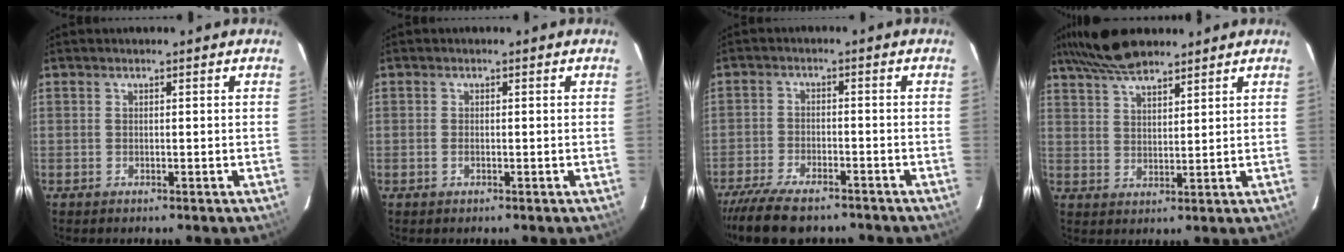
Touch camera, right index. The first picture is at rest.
{"total": 0.9, "force": [-0.4, 0.4, 0.7], "torque": [-0.016, 0.000, -0.008]}
{"total": 12.0, "force": [-10.1, 3.3, 5.6], "torque": [-0.131, -0.031, -0.170]}
{"total": 9.0, "force": [7.5, 2.2, 4.5], "torque": [-0.093, 0.023, 0.140]}